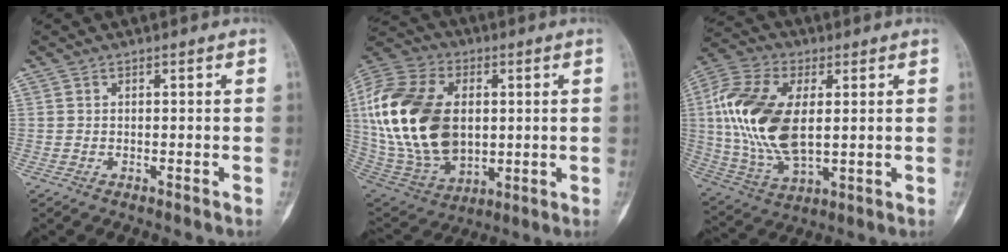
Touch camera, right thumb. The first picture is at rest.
{"total": 27.2, "force": [2.5, 17.7, 20.5], "torque": [-0.416, -0.010, 0.058]}
{"total": 20.1, "force": [2.6, 11.0, 16.6], "torque": [-0.348, -0.007, 0.049]}